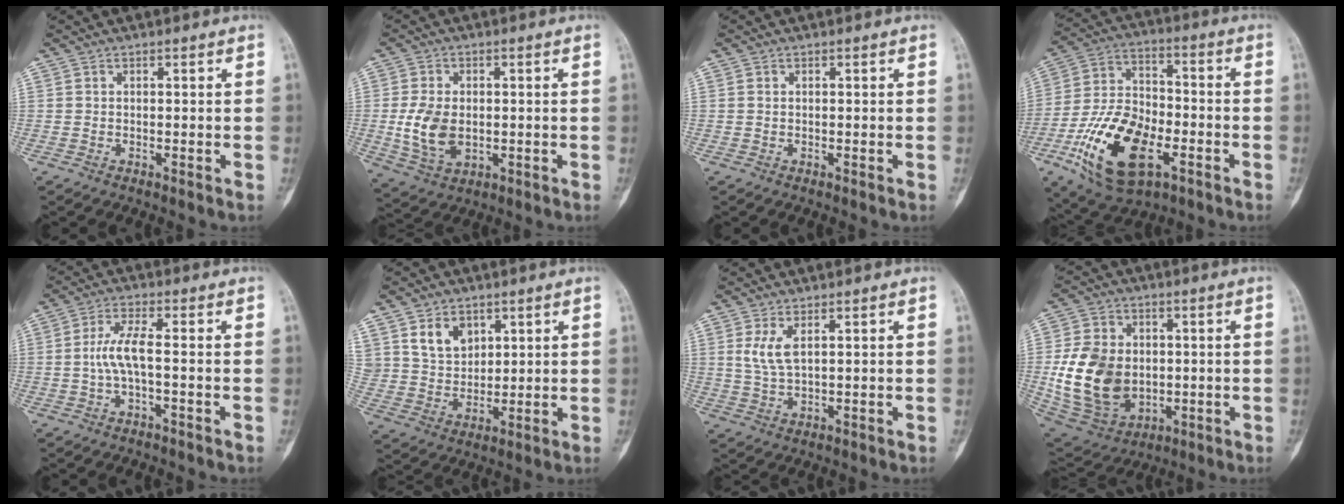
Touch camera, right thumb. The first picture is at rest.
{"total": 9.1, "force": [-0.4, 6.0, 6.8], "torque": [-0.124, -0.005, 0.003]}
{"total": 1.1, "force": [0.2, 0.7, 0.8], "torque": [-0.022, 0.001, 0.005]}
{"total": 19.7, "force": [-7.5, 10.6, 14.9], "torque": [-0.265, 0.027, -0.130]}
{"total": 5.2, "force": [-0.6, 1.1, 5.0], "torque": [-0.114, 0.017, -0.016]}
{"total": 8.1, "force": [4.2, 5.8, 3.8], "torque": [-0.045, -0.028, 0.087]}
{"total": 4.4, "force": [1.7, 1.6, 3.8], "torque": [-0.083, -0.009, 0.045]}
{"total": 17.1, "force": [-0.6, 12.7, 11.4], "torque": [-0.191, -0.004, 0.013]}